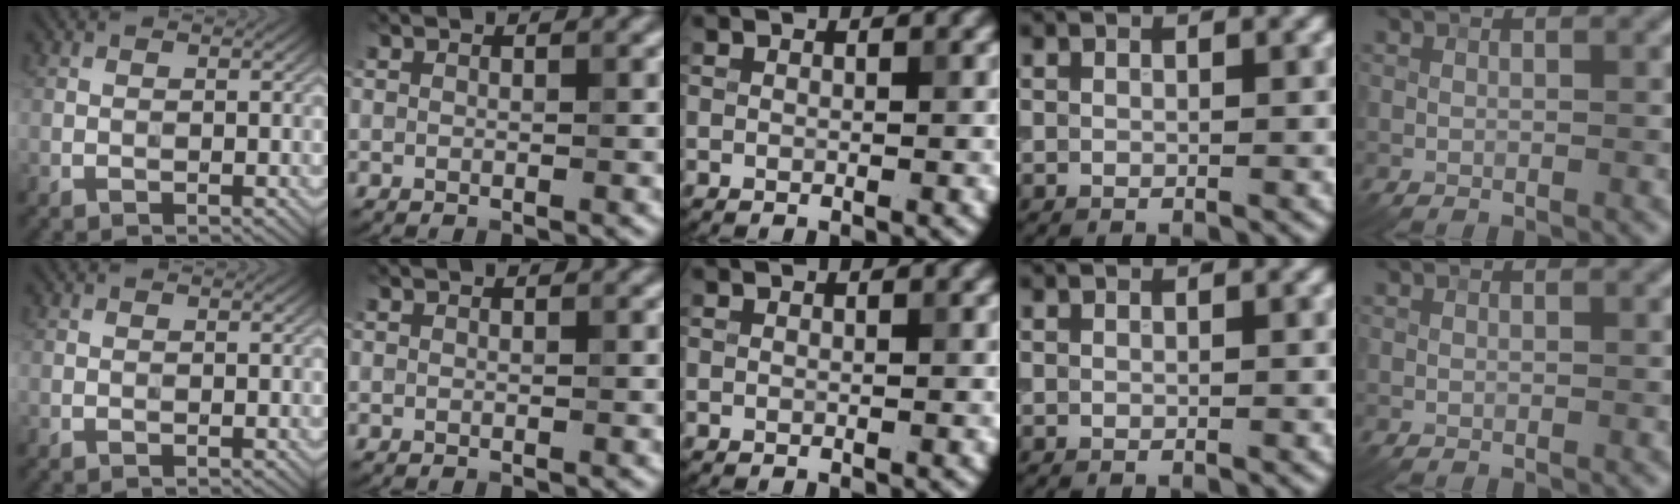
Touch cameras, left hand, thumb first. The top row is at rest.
{}